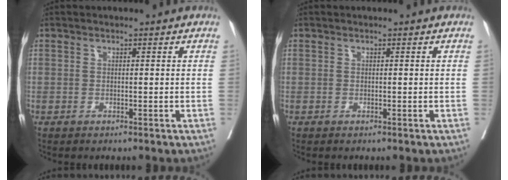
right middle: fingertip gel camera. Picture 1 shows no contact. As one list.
[{"total": 0.0}]